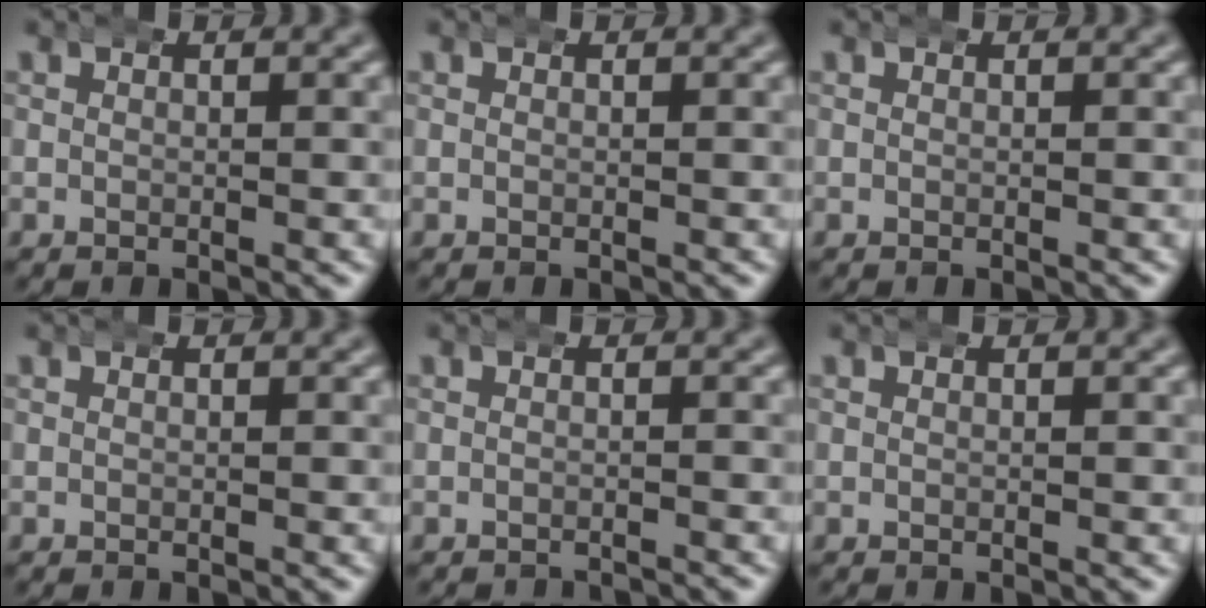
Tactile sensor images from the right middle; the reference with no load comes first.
{"total": 0.0}
{"total": 0.0}
{"total": 0.0}
{"total": 1.6, "force": [-1.5, 0.0, -0.1], "torque": [0.001, -0.006, -0.022]}
{"total": 0.0}